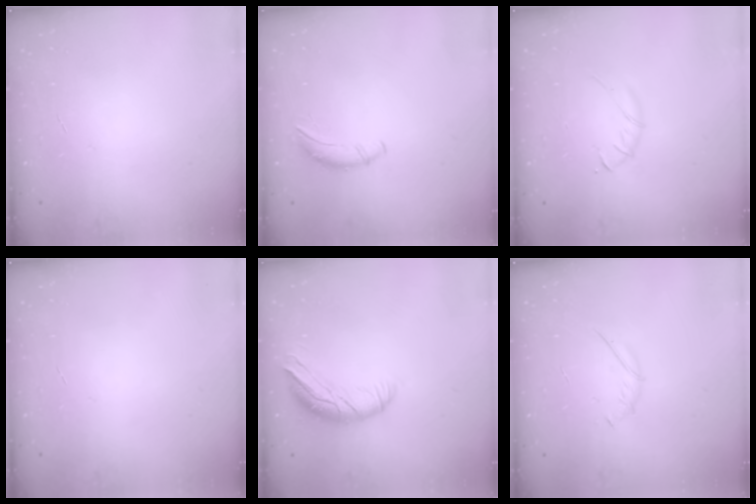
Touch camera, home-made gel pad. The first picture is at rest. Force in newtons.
{"total": 0.0}
{"total": 4.0, "press": 3.8, "slide": 1.1}
{"total": 0.0}
{"total": 9.8, "press": 9.5, "slide": 2.3}
{"total": 1.9, "press": 1.8, "slide": 0.6}